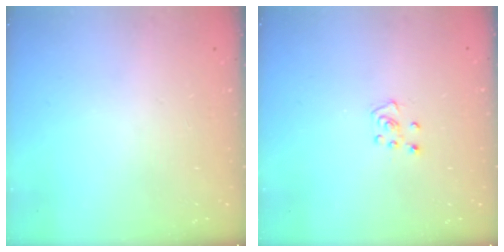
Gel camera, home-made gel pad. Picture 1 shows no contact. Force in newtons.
{"total": 4.8, "press": 4.8, "slide": 0.4}